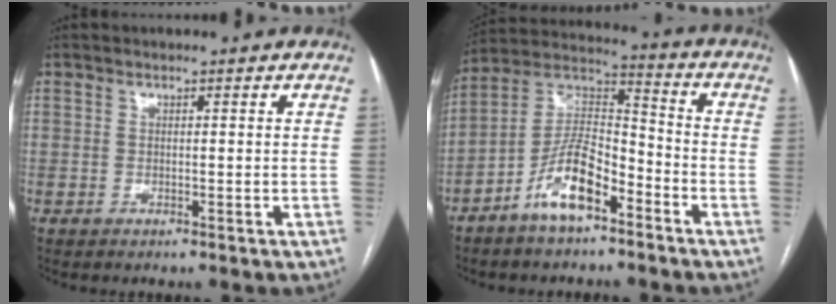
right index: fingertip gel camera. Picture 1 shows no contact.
{"total": 11.4, "force": [-6.5, 4.1, 8.4], "torque": [-0.174, 0.016, -0.123]}